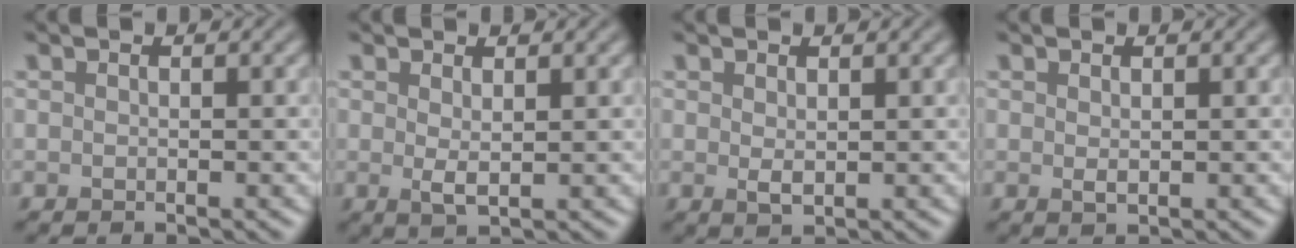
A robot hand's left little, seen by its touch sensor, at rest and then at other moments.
{"total": 1.4, "force": [0.6, 0.3, 1.2], "torque": [-0.025, -0.006, 0.012]}
{"total": 1.0, "force": [0.5, 0.4, 0.8], "torque": [-0.018, -0.005, 0.013]}
{"total": 0.6, "force": [0.4, 0.2, 0.5], "torque": [-0.012, -0.003, 0.009]}